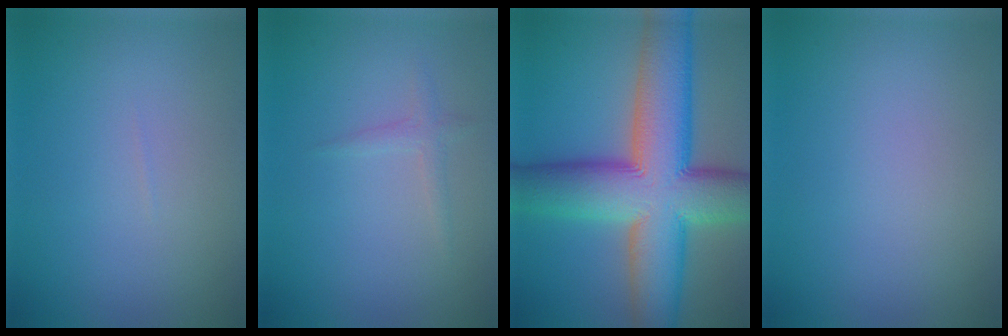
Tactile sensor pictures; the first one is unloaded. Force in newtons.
{"total": 1.1, "press": 1.0, "slide": 0.1}
{"total": 14.9, "press": 14.9, "slide": 0.7}
{"total": 0.0}